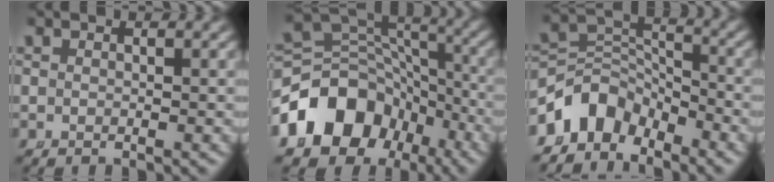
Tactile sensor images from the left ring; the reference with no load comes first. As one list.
[{"total": 12.1, "force": [-4.5, 9.8, 5.5], "torque": [-0.097, -0.036, -0.066]}, {"total": 9.0, "force": [-3.9, 7.3, 3.6], "torque": [-0.071, -0.015, -0.076]}]